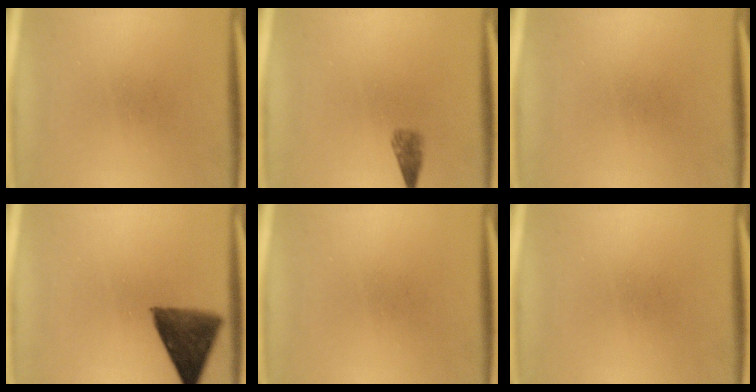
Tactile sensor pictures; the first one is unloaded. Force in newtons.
{"total": 1.9}
{"total": 0.0}
{"total": 9.7}
{"total": 0.0}
{"total": 0.0}